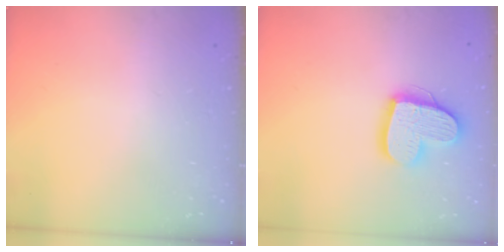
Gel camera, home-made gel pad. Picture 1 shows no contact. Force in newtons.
{"total": 16.2, "press": 16.2, "slide": 1.4}